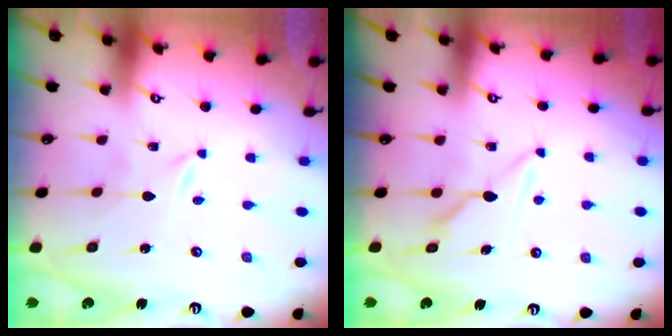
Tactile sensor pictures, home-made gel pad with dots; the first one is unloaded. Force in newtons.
{"total": 7.1, "press": 7.1, "slide": 0.3}